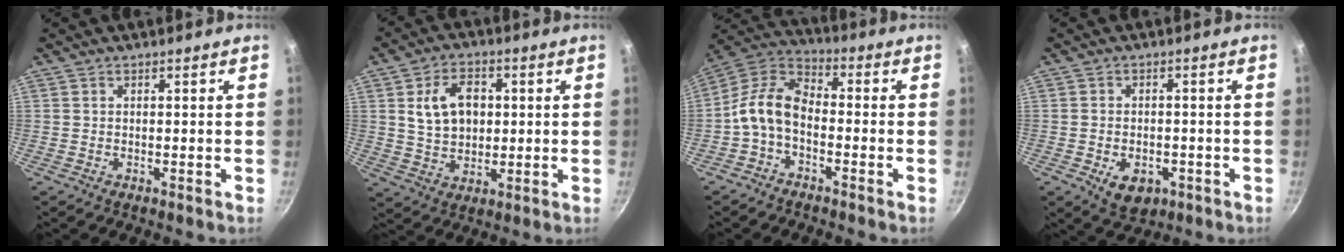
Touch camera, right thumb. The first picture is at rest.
{"total": 10.2, "force": [2.1, 7.2, 6.9], "torque": [-0.094, -0.001, 0.043]}
{"total": 9.9, "force": [-2.5, 6.2, 7.3], "torque": [-0.138, 0.046, -0.063]}
{"total": 6.0, "force": [-2.3, 3.9, 3.9], "torque": [-0.051, 0.008, -0.025]}